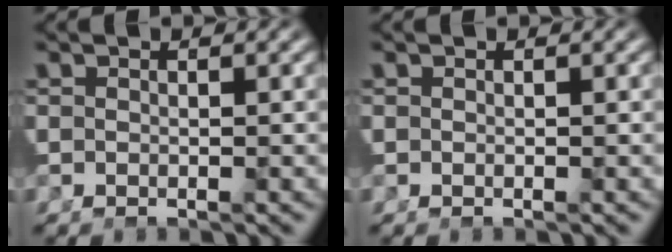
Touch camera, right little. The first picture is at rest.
{"total": 0.0}